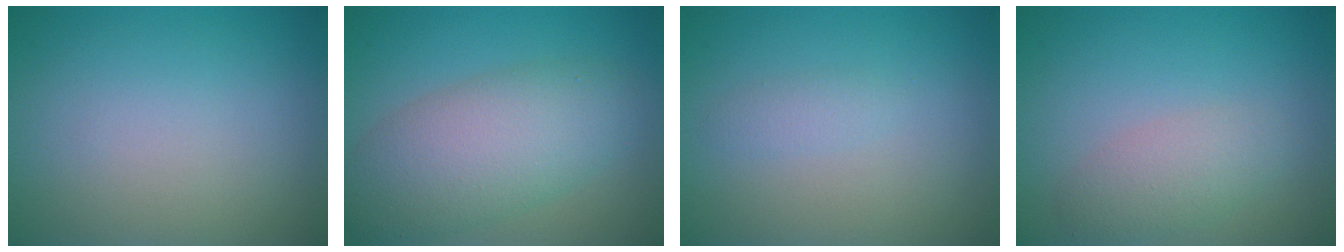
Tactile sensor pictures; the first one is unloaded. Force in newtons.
{"total": 6.8, "press": 6.8, "slide": 0.3}
{"total": 0.9, "press": 0.9, "slide": 0.0}
{"total": 2.5, "press": 2.5, "slide": 0.1}